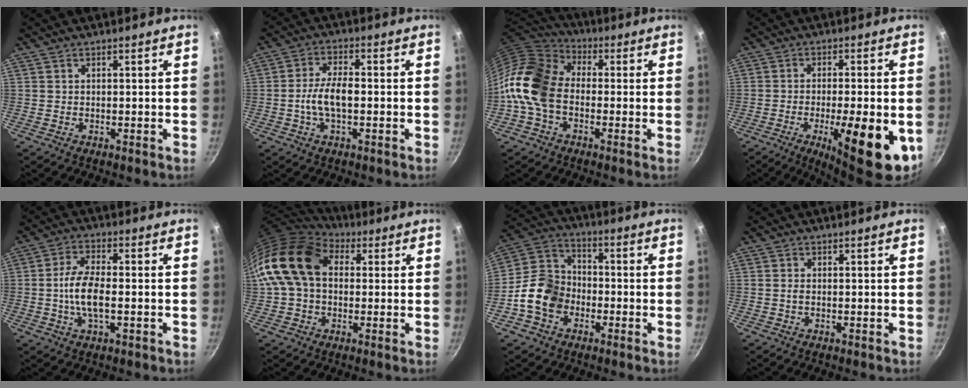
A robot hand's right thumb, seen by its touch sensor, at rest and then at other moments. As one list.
[{"total": 7.1, "force": [-1.0, 3.1, 6.2], "torque": [-0.116, 0.018, -0.025]}, {"total": 14.5, "force": [-2.4, 10.2, 10.0], "torque": [-0.171, 0.037, -0.073]}, {"total": 15.3, "force": [-5.0, 4.2, 13.9], "torque": [-0.189, 0.005, -0.068]}, {"total": 8.1, "force": [-1.1, 3.3, 7.3], "torque": [-0.146, 0.011, -0.028]}, {"total": 16.4, "force": [2.8, 11.7, 11.2], "torque": [-0.192, 0.025, 0.036]}, {"total": 11.7, "force": [-3.9, 9.1, 6.1], "torque": [-0.086, 0.038, -0.091]}, {"total": 0.7, "force": [-0.1, 0.3, 0.6], "torque": [-0.014, 0.001, -0.004]}]